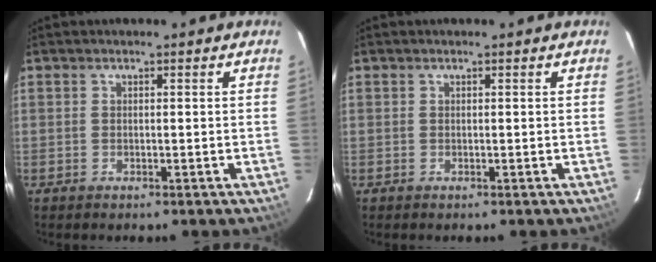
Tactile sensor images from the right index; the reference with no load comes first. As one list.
[{"total": 0.0}]